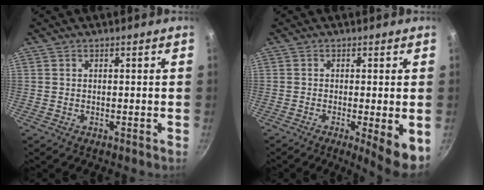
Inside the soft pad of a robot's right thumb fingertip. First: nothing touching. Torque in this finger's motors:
{"motor_torque": [-0.10, 0.51, -0.03, -0.08, 0.21]}